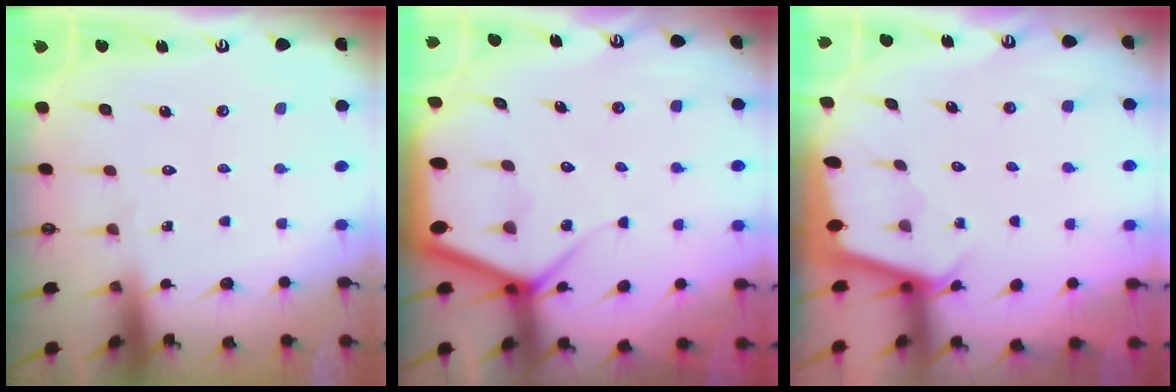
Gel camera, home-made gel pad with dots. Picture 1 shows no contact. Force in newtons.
{"total": 8.1, "press": 8.1, "slide": 0.7}
{"total": 1.8, "press": 1.8, "slide": 0.1}